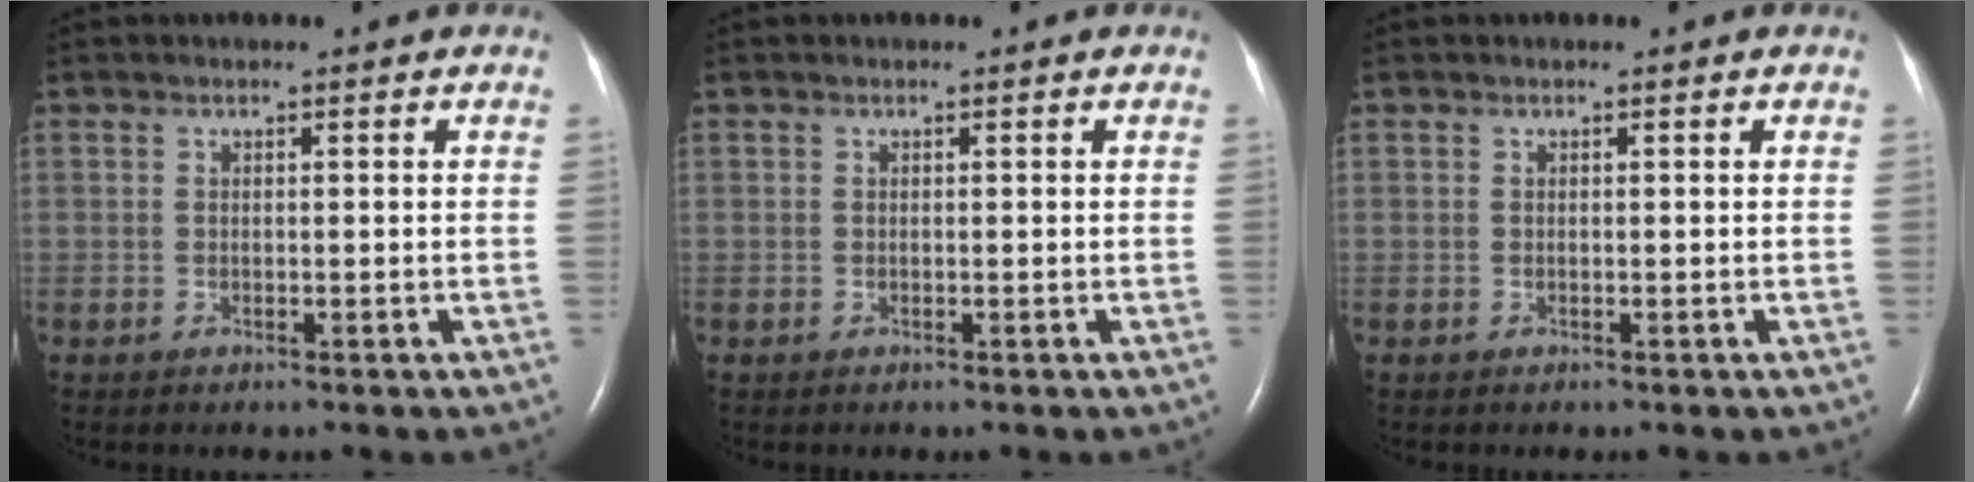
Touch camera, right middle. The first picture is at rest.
{"total": 0.0}
{"total": 0.0}